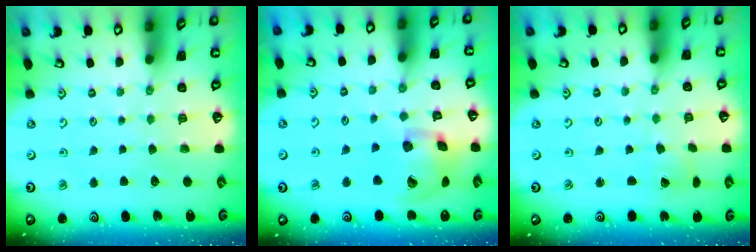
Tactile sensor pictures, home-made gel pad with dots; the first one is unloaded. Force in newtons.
{"total": 15.4, "press": 15.2, "slide": 2.5}
{"total": 1.9, "press": 1.9, "slide": 0.0}